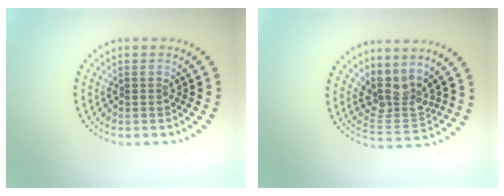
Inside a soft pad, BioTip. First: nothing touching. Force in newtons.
{"total": 3.8, "press": 2.9, "slide": 2.4}